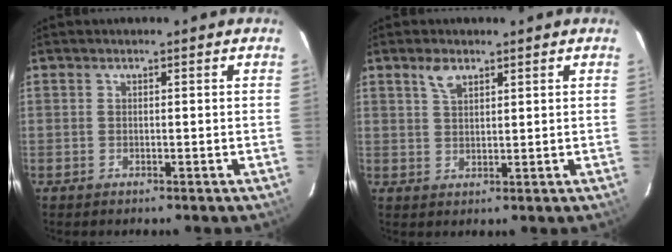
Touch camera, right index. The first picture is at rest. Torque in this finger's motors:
{"motor_torque": [0.06, 0.04, 0.15, 0.02]}